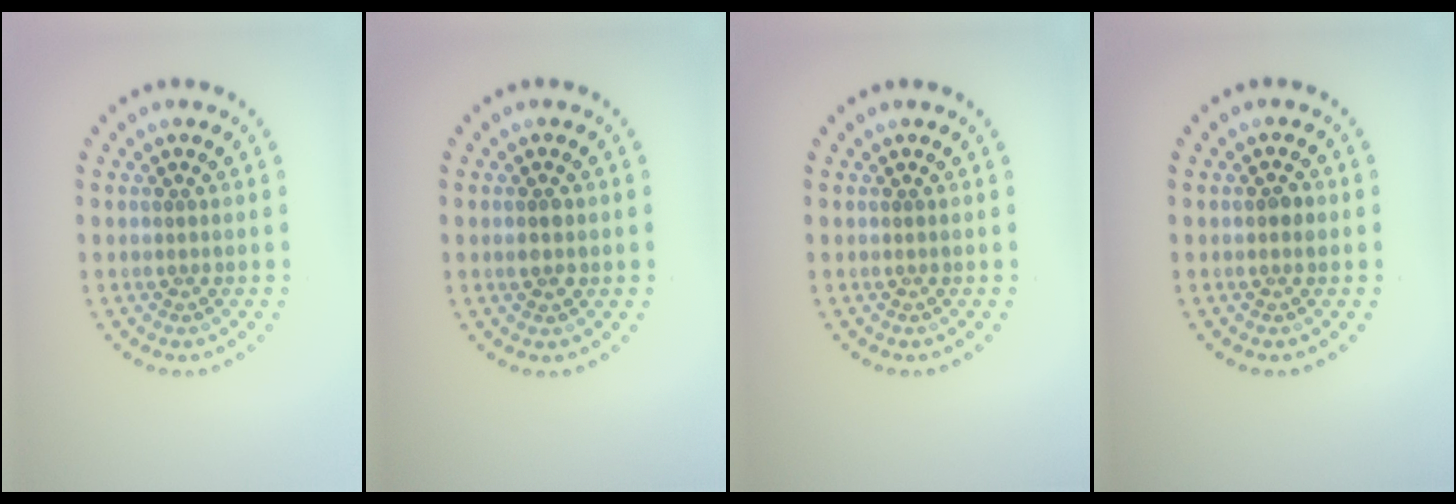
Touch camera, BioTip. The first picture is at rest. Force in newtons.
{"total": 1.4, "press": 1.3, "slide": 0.1}
{"total": 0.0}
{"total": 1.1, "press": 1.0, "slide": 0.2}